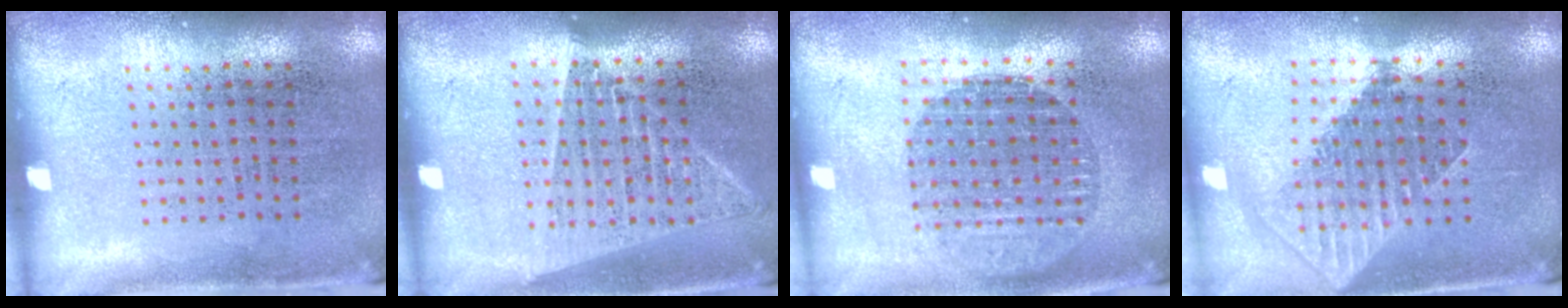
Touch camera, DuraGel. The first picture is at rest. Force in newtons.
{"total": 1.4, "press": 1.3, "slide": 0.5}
{"total": 1.7, "press": 1.5, "slide": 0.8}
{"total": 1.8, "press": 1.4, "slide": 1.0}